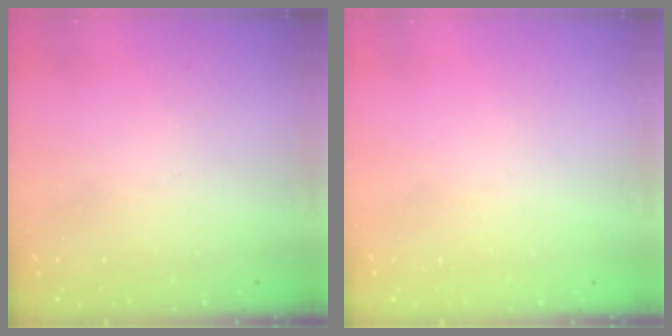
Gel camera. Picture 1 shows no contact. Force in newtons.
{"total": 2.8, "press": 2.8, "slide": 0.4}